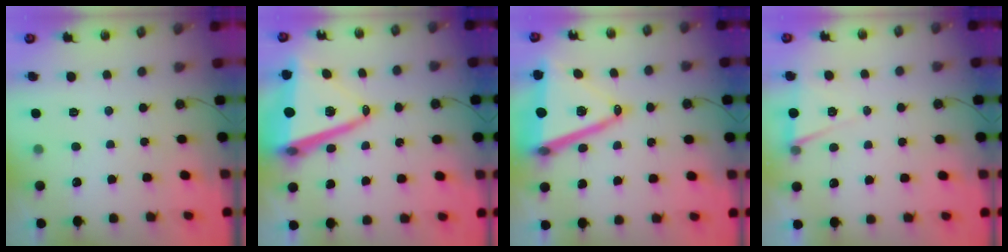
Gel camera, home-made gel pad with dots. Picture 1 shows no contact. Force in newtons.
{"total": 16.6, "press": 16.1, "slide": 4.0}
{"total": 18.9, "press": 18.5, "slide": 3.8}
{"total": 6.1, "press": 4.1, "slide": 4.6}